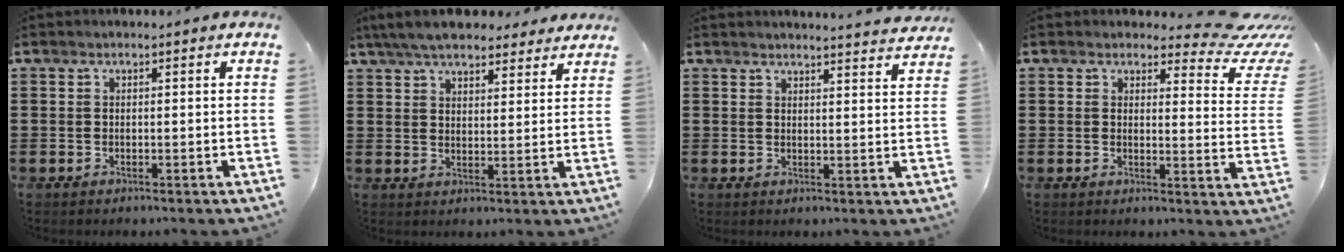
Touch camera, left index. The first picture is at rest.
{"total": 6.3, "force": [5.6, 1.6, 2.4], "torque": [-0.065, -0.008, 0.105]}
{"total": 2.8, "force": [2.7, -0.4, 0.2], "torque": [-0.005, -0.016, 0.049]}
{"total": 4.5, "force": [3.7, 1.5, 2.1], "torque": [-0.037, -0.024, 0.060]}